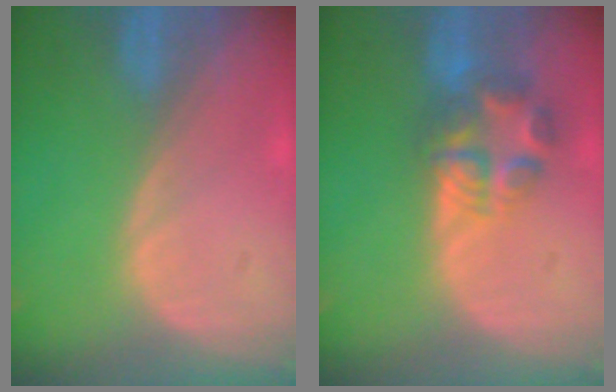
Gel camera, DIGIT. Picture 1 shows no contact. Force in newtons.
{"total": 6.4, "press": 6.3, "slide": 1.4}